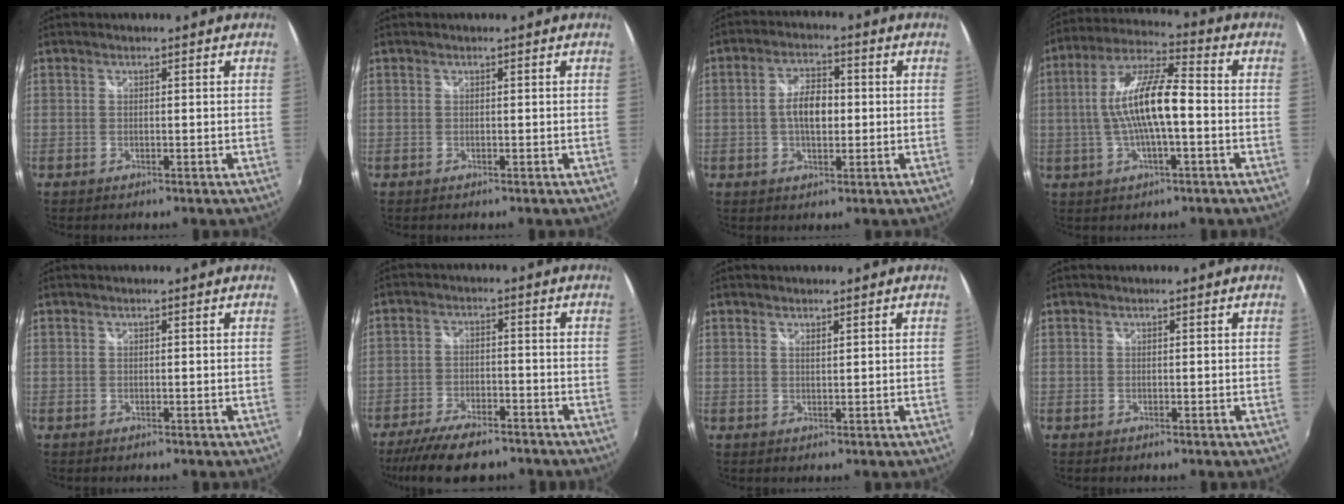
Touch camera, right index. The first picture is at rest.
{"total": 0.0}
{"total": 6.5, "force": [-0.3, 3.4, 5.5], "torque": [-0.101, 0.009, -0.005]}
{"total": 13.2, "force": [-1.3, 3.0, 12.8], "torque": [-0.247, 0.011, -0.026]}
{"total": 0.0}
{"total": 13.1, "force": [-10.5, 4.2, 6.7], "torque": [-0.149, -0.027, -0.173]}
{"total": 1.0, "force": [0.8, 0.1, 0.5], "torque": [-0.007, 0.000, 0.014]}
{"total": 0.0}